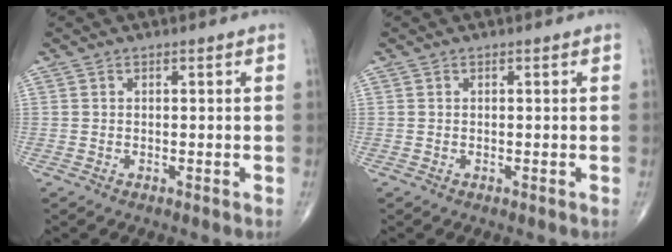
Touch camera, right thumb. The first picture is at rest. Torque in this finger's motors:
{"motor_torque": [0.00, 0.00, 0.00, 0.00, 0.00]}